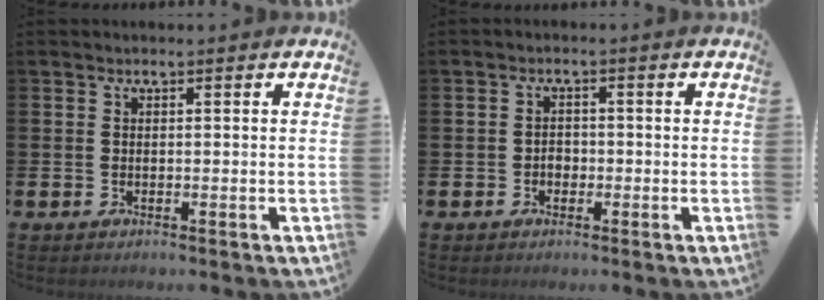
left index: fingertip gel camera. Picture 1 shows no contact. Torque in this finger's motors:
{"motor_torque": [0.19, 0.19, -0.07, 0.02]}